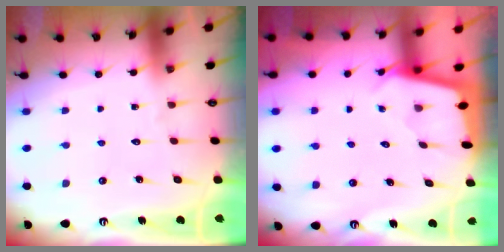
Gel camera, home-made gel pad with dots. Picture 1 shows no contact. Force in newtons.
{"total": 2.0, "press": 2.0, "slide": 0.2}